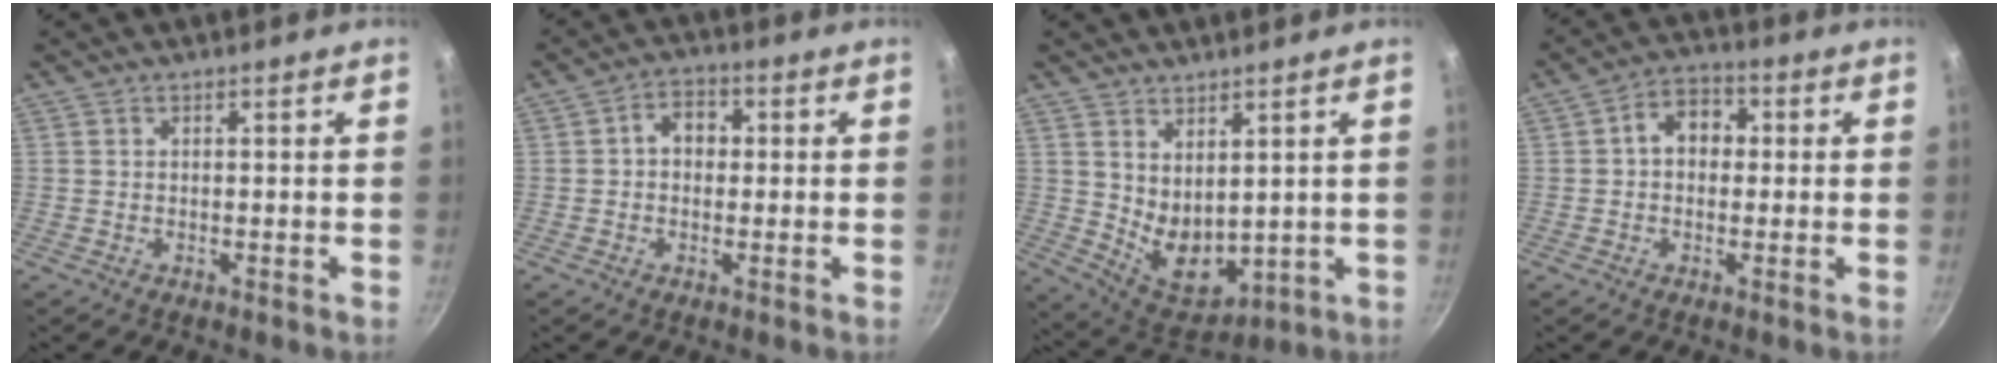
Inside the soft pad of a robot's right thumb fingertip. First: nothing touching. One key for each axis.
{"total": 5.0, "fx": 0.4, "fy": 3.9, "fz": 3.1, "tx": -0.025, "ty": 0.012, "tz": -0.003}
{"total": 9.6, "fx": 2.9, "fy": 5.9, "fz": 6.9, "tx": -0.089, "ty": -0.041, "tz": 0.077}
{"total": 7.1, "fx": 0.7, "fy": 5.4, "fz": 4.5, "tx": -0.035, "ty": 0.016, "tz": -0.002}